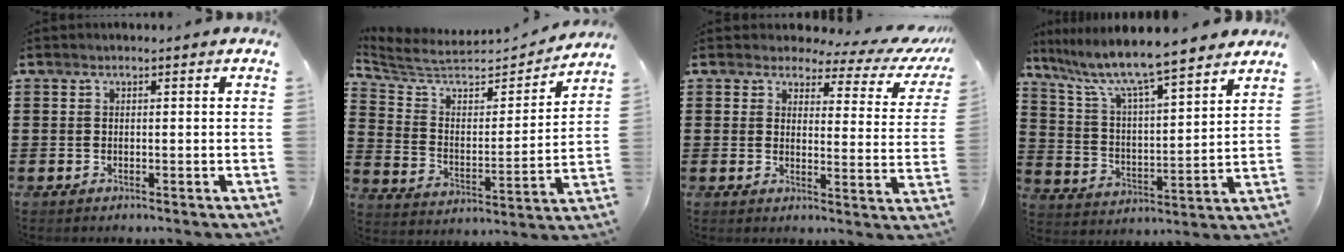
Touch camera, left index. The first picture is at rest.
{"total": 6.4, "force": [5.7, 2.1, 2.1], "torque": [-0.073, -0.042, 0.093]}
{"total": 3.7, "force": [2.6, 1.7, 2.0], "torque": [-0.048, -0.014, 0.038]}
{"total": 8.4, "force": [7.3, 0.5, 4.2], "torque": [-0.113, -0.046, 0.119]}